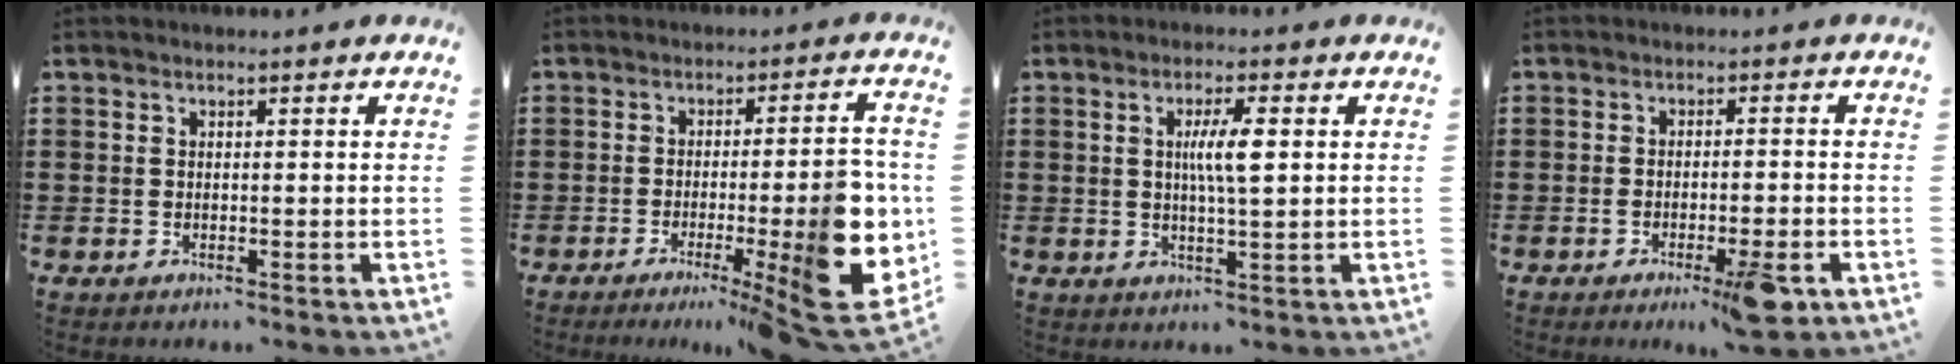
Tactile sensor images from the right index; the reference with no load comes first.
{"total": 12.9, "force": [-3.7, 3.0, 12.0], "torque": [-0.167, -0.021, -0.057]}
{"total": 5.1, "force": [0.9, 0.8, 4.9], "torque": [-0.096, 0.004, 0.012]}
{"total": 5.6, "force": [-2.9, 0.4, 4.8], "torque": [-0.082, -0.013, -0.045]}